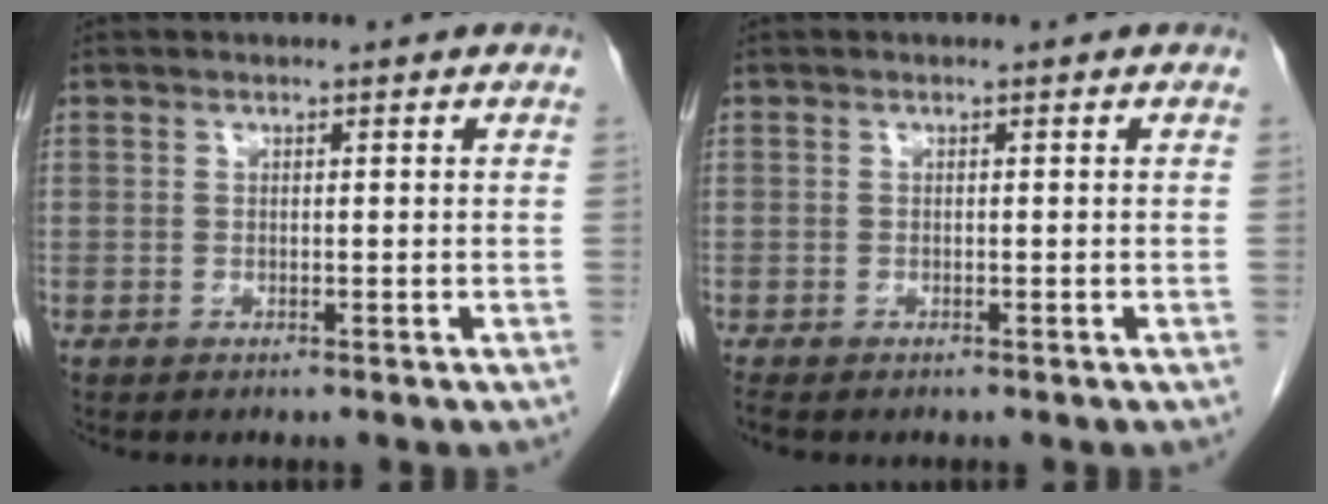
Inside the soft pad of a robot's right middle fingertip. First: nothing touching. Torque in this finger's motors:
{"motor_torque": [0.22, -0.12, -0.01, 0.00]}